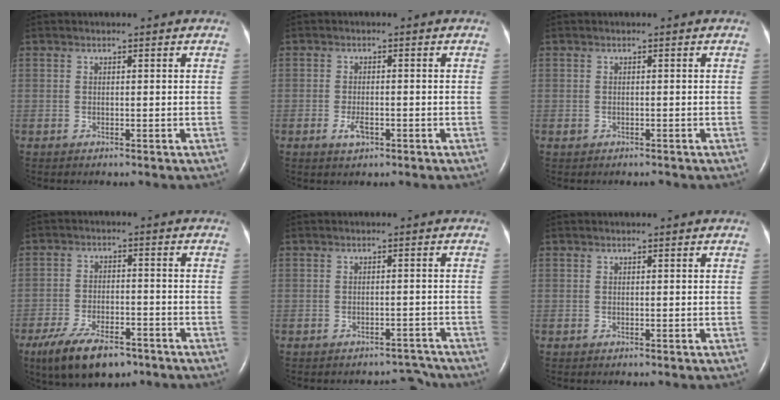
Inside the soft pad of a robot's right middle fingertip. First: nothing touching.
{"total": 2.3, "force": [-1.1, 0.9, 1.8], "torque": [-0.043, -0.001, -0.018]}
{"total": 0.8, "force": [-0.6, 0.5, 0.3], "torque": [-0.009, 0.000, -0.006]}
{"total": 10.4, "force": [-7.2, 4.0, 6.3], "torque": [-0.118, -0.011, -0.121]}
{"total": 3.8, "force": [-3.6, 1.1, -0.1], "torque": [0.009, 0.008, -0.049]}
{"total": 0.0}